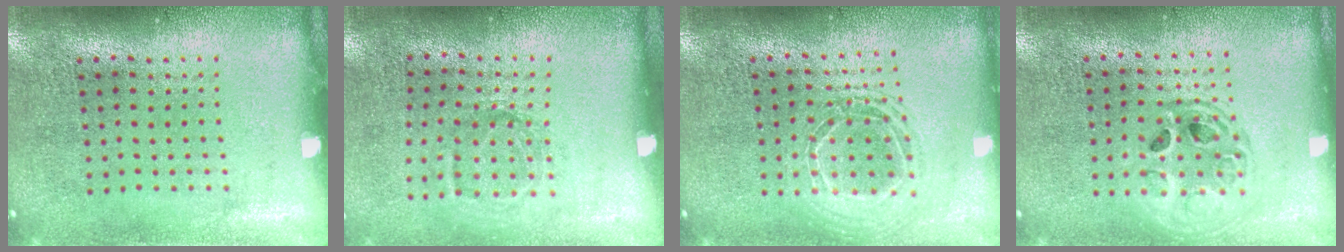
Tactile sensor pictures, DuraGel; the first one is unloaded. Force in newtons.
{"total": 1.2, "press": 0.8, "slide": 0.8}
{"total": 1.6, "press": 1.4, "slide": 0.8}
{"total": 1.6, "press": 1.4, "slide": 0.7}